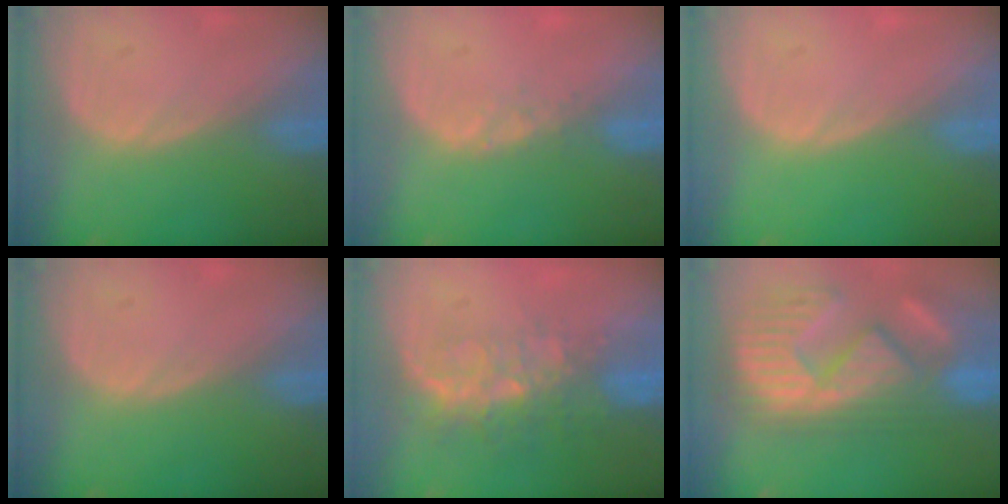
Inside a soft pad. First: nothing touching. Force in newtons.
{"total": 1.0, "press": 1.0, "slide": 0.2}
{"total": 0.0}
{"total": 0.0}
{"total": 8.2, "press": 6.8, "slide": 4.6}
{"total": 13.8, "press": 12.2, "slide": 6.4}